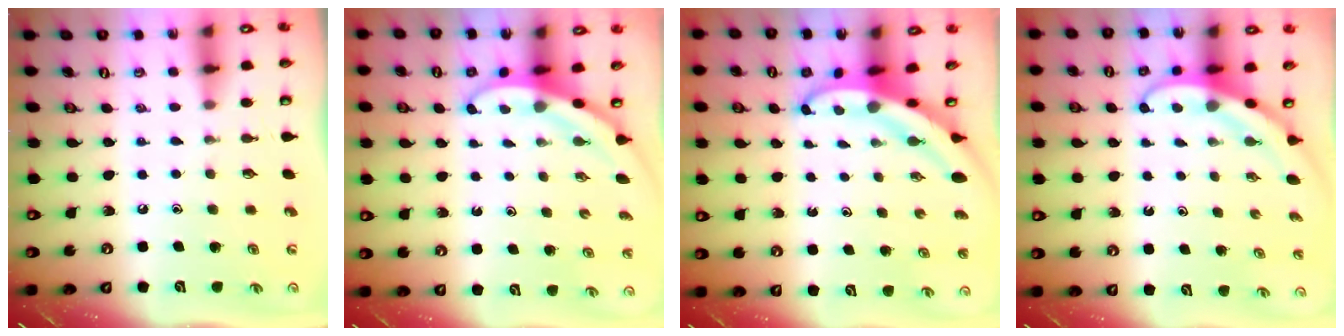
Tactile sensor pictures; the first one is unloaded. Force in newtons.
{"total": 3.3, "press": 3.3, "slide": 0.2}
{"total": 4.9, "press": 4.9, "slide": 0.4}
{"total": 3.6, "press": 3.6, "slide": 0.3}